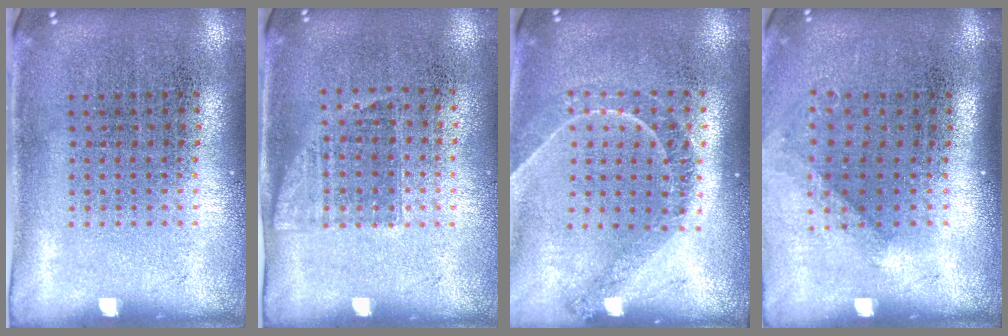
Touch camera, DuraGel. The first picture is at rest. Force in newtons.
{"total": 1.0, "press": 0.8, "slide": 0.5}
{"total": 1.2, "press": 1.1, "slide": 0.4}
{"total": 1.2, "press": 0.9, "slide": 0.7}